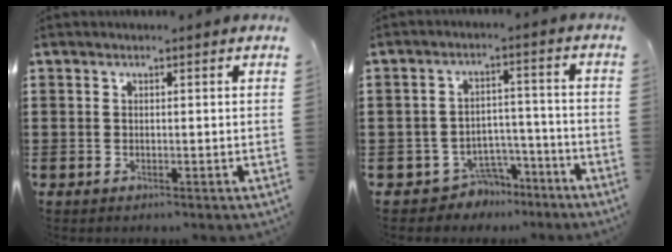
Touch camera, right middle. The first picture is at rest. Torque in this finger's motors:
{"motor_torque": [-0.06, 0.07, 0.04, -0.01]}